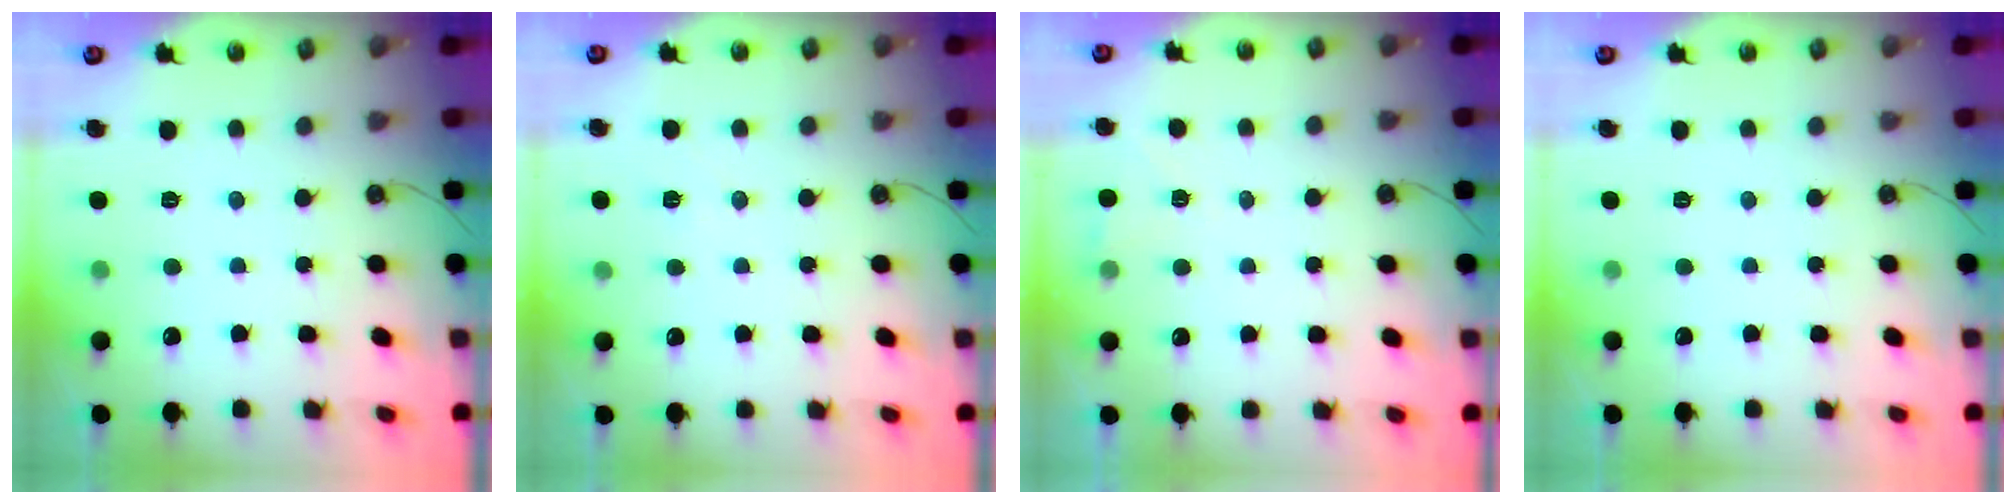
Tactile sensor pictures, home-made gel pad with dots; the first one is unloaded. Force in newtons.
{"total": 6.7, "press": 5.0, "slide": 4.4}
{"total": 2.7, "press": 2.1, "slide": 1.6}
{"total": 0.0}